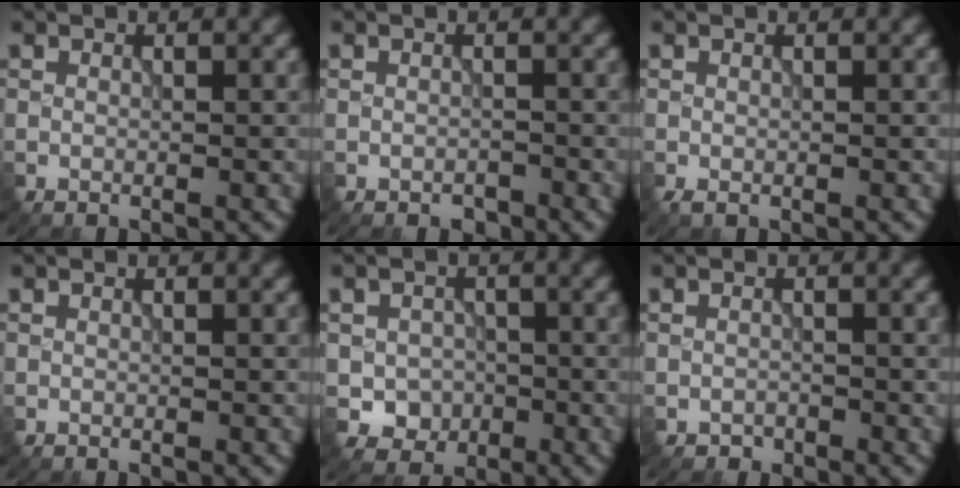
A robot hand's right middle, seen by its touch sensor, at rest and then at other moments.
{"total": 0.8, "force": [-0.6, 0.4, 0.3], "torque": [-0.003, -0.003, -0.009]}
{"total": 0.6, "force": [-0.3, 0.4, 0.4], "torque": [-0.009, -0.005, -0.006]}
{"total": 0.0}
{"total": 2.9, "force": [-0.7, 2.5, 1.1], "torque": [-0.012, -0.006, -0.013]}
{"total": 0.8, "force": [-0.6, 0.5, 0.1], "torque": [0.002, -0.002, -0.010]}